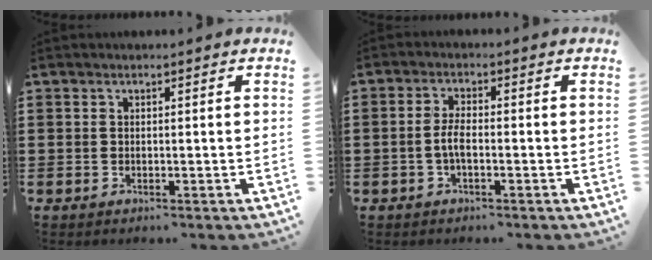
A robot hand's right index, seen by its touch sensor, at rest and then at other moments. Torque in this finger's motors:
{"motor_torque": [2.14, 0.00, 0.08, 0.03]}